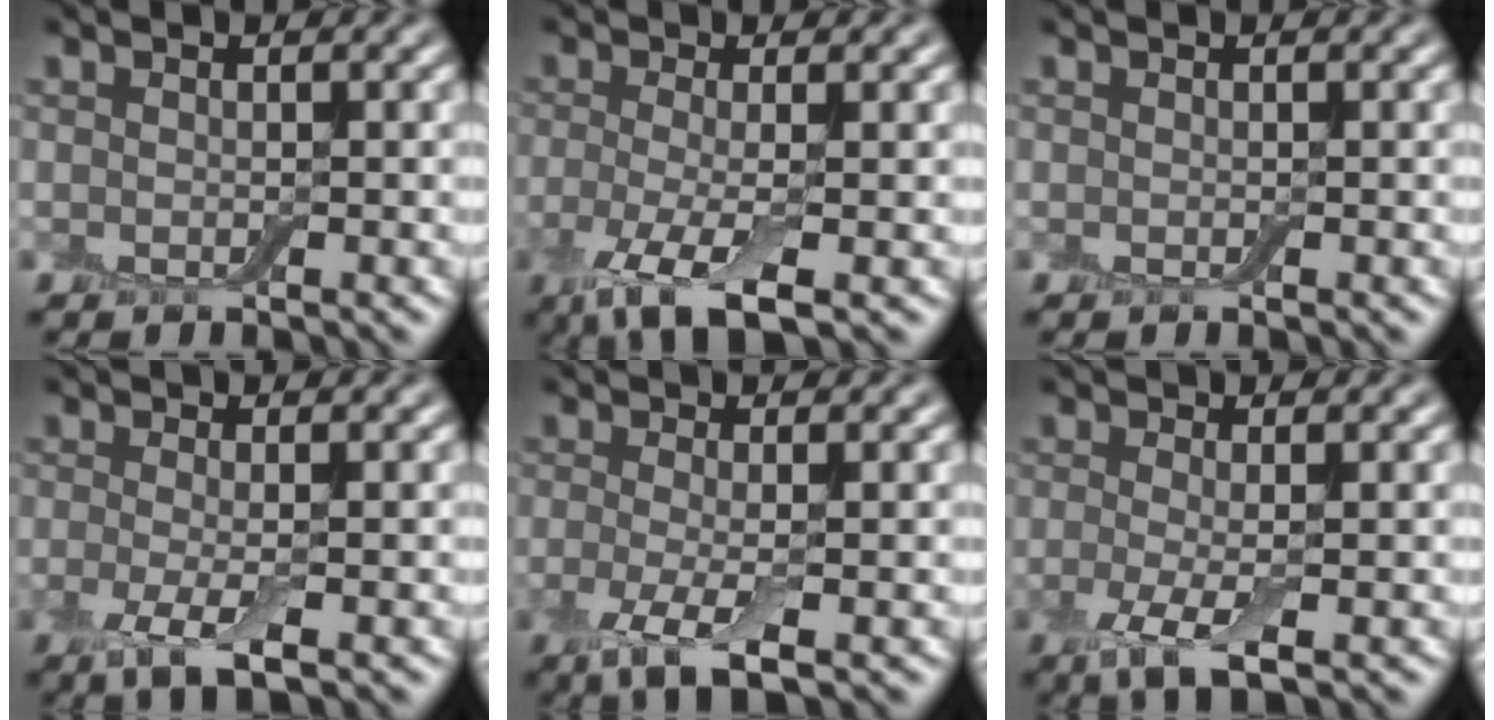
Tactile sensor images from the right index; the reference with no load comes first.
{"total": 5.2, "force": [-2.0, 1.5, 4.5], "torque": [-0.094, -0.011, -0.044]}
{"total": 0.0}
{"total": 3.2, "force": [-0.8, 0.9, 3.0], "torque": [-0.063, -0.009, -0.021]}
{"total": 4.0, "force": [-1.2, 1.2, 3.6], "torque": [-0.078, -0.009, -0.026]}
{"total": 3.5, "force": [-0.9, 1.0, 3.3], "torque": [-0.070, -0.009, -0.021]}